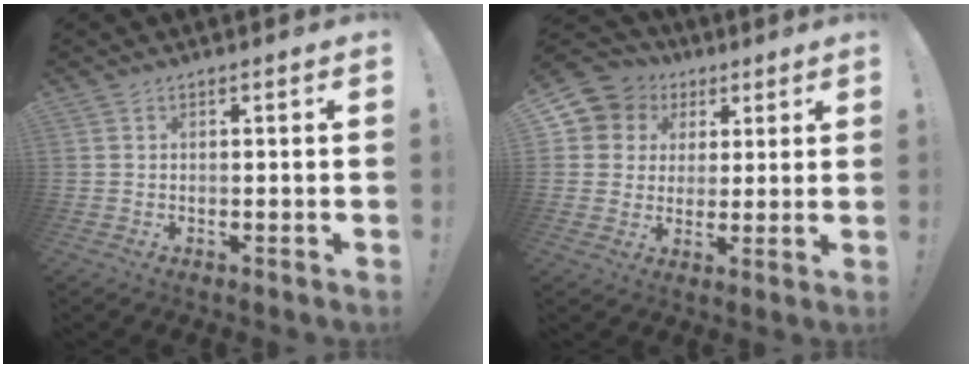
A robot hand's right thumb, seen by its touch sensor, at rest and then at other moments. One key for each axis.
{"total": 8.9, "fx": 3.3, "fy": 8.0, "fz": 1.9, "tx": -0.032, "ty": -0.019, "tz": 0.071}